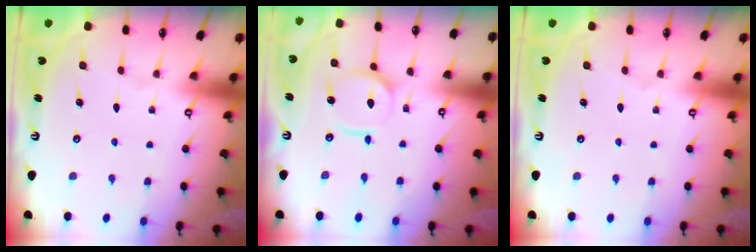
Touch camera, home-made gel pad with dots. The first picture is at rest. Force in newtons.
{"total": 9.0, "press": 9.0, "slide": 0.9}
{"total": 0.0}